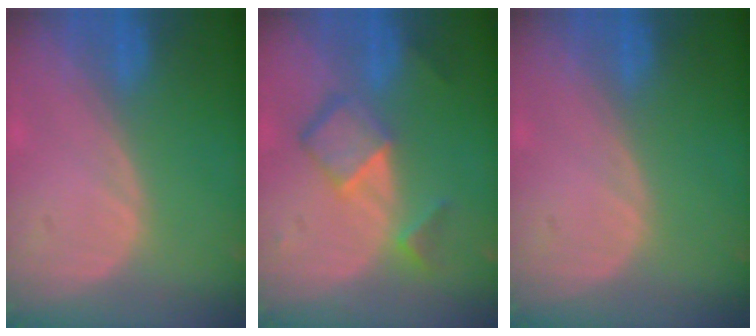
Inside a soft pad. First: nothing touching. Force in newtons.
{"total": 6.9, "press": 6.0, "slide": 3.5}
{"total": 0.0}